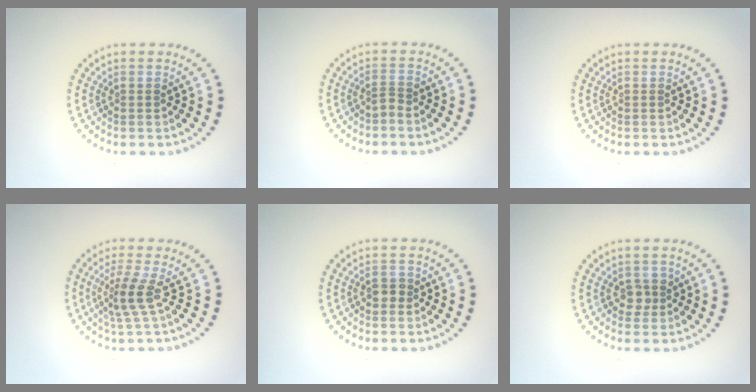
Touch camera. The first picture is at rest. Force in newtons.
{"total": 0.7, "press": 0.3, "slide": 0.6}
{"total": 0.0}
{"total": 2.7, "press": 1.9, "slide": 1.9}
{"total": 1.2, "press": 1.2, "slide": 0.3}
{"total": 1.5, "press": 1.3, "slide": 0.8}